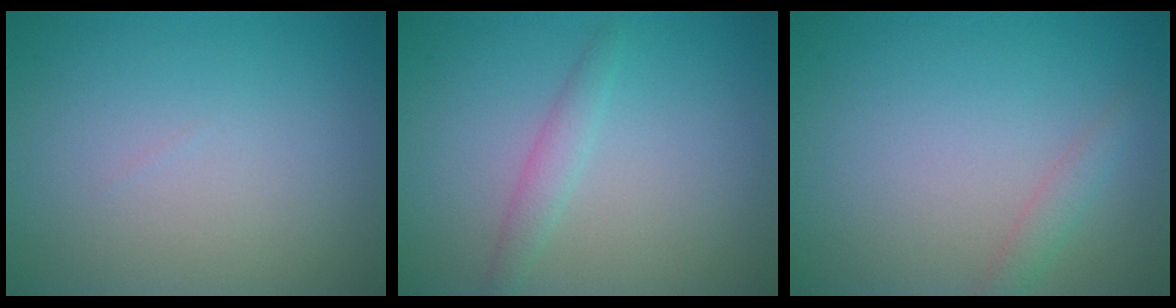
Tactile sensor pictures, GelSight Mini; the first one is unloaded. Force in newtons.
{"total": 1.5, "press": 1.5, "slide": 0.1}
{"total": 1.3, "press": 1.3, "slide": 0.0}